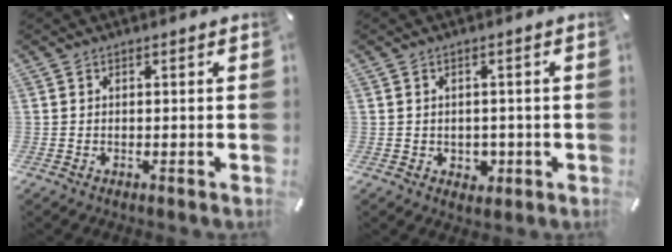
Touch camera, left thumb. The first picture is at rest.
{"total": 3.0, "force": [-0.4, 2.6, 1.3], "torque": [-0.008, -0.003, -0.012]}